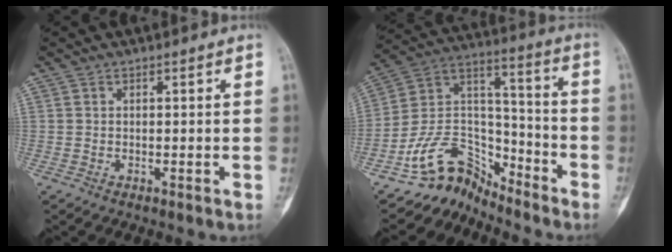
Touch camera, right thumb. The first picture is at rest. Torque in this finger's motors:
{"motor_torque": [1.02, -0.66, 0.66, -1.35, 0.21]}